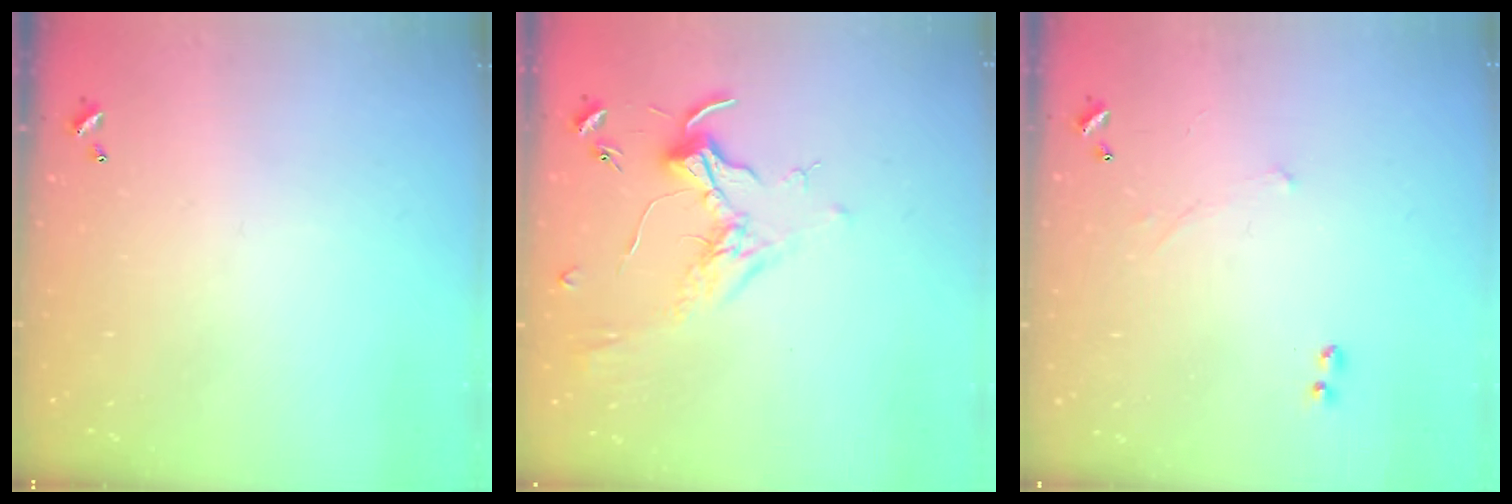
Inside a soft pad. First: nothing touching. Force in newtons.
{"total": 1.7, "press": 1.6, "slide": 0.7}
{"total": 1.7, "press": 1.7, "slide": 0.4}